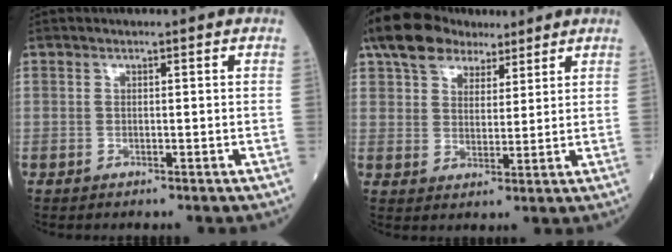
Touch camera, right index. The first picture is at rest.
{"total": 10.2, "force": [7.2, 5.9, 4.2], "torque": [-0.076, 0.037, 0.126]}